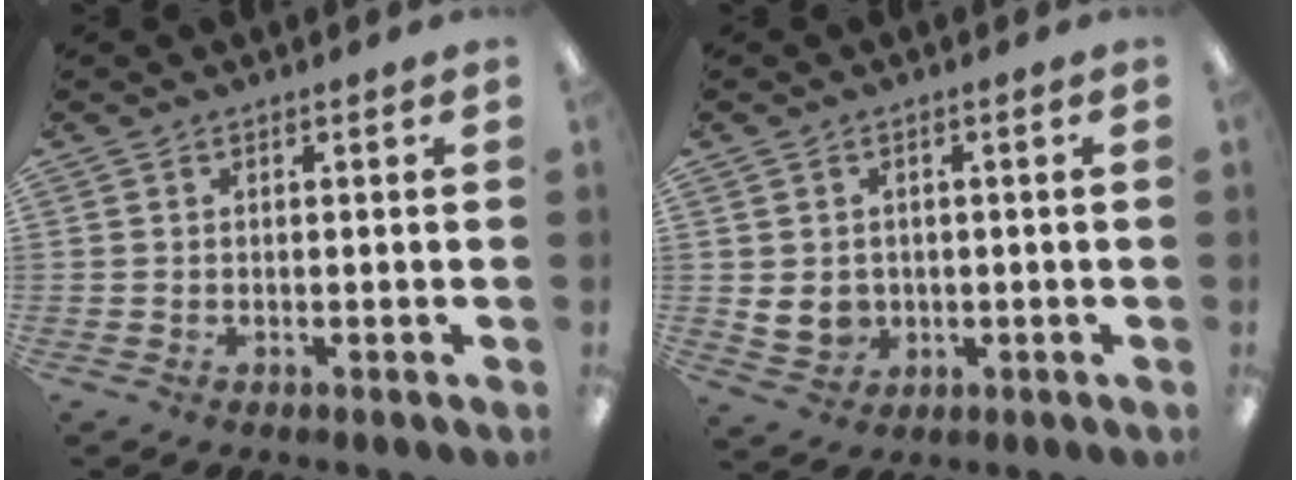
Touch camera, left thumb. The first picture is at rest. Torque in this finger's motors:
{"motor_torque": [-0.18, 0.22, 0.03, -0.17, 0.01]}